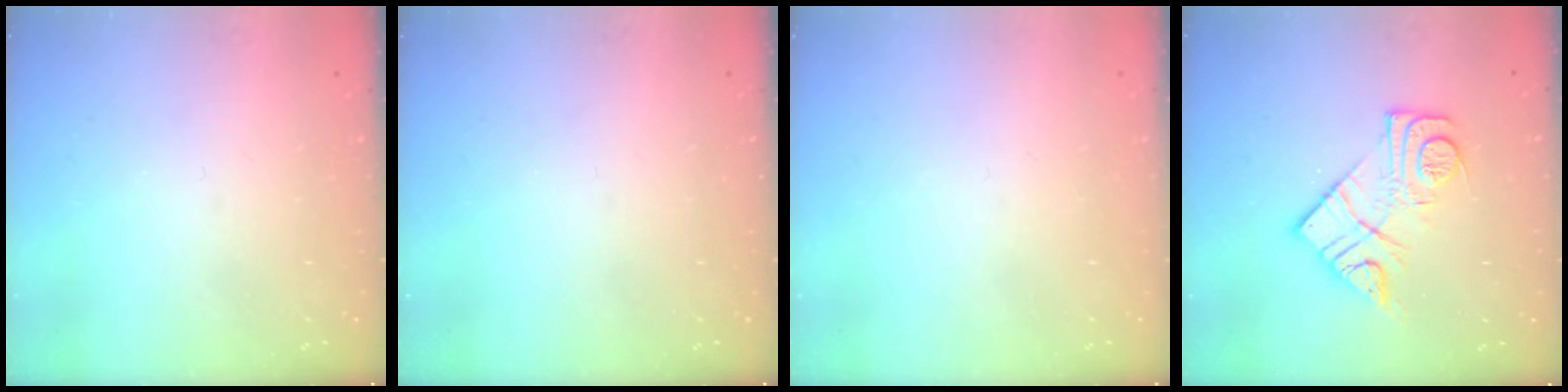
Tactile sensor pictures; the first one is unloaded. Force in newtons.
{"total": 0.0}
{"total": 1.9, "press": 1.9, "slide": 0.1}
{"total": 12.9, "press": 12.8, "slide": 0.9}